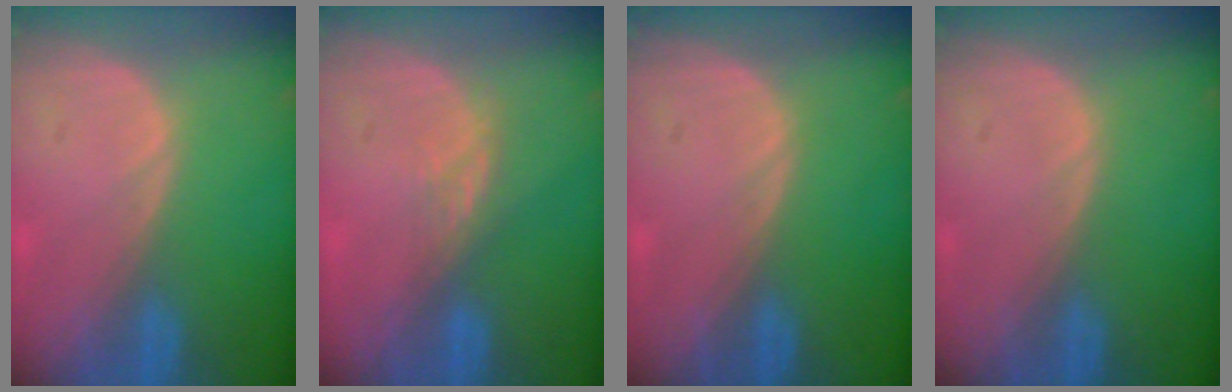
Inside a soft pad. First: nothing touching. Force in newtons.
{"total": 2.5, "press": 2.1, "slide": 1.4}
{"total": 0.0}
{"total": 0.0}